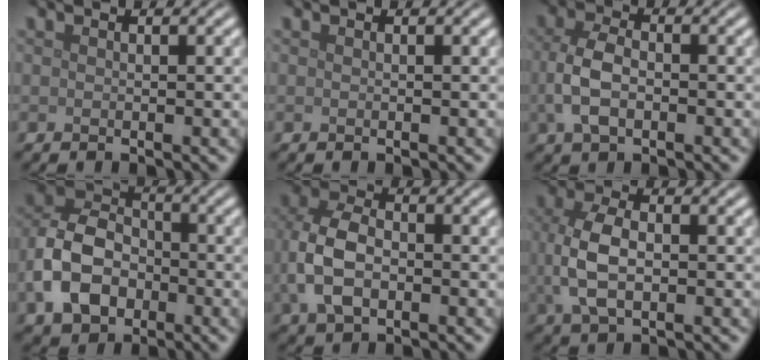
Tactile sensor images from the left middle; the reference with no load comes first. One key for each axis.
{"total": 0.0}
{"total": 4.0, "fx": -0.5, "fy": 2.5, "fz": 3.2, "tx": -0.072, "ty": 0.001, "tz": -0.011}
{"total": 7.4, "fx": -2.1, "fy": 5.5, "fz": 4.5, "tx": -0.097, "ty": 0.001, "tz": -0.049}
{"total": 6.1, "fx": -0.8, "fy": 4.0, "fz": 4.5, "tx": -0.109, "ty": 0.002, "tz": -0.022}
{"total": 5.0, "fx": 0.0, "fy": 2.8, "fz": 4.1, "tx": -0.100, "ty": -0.001, "tz": 0.002}